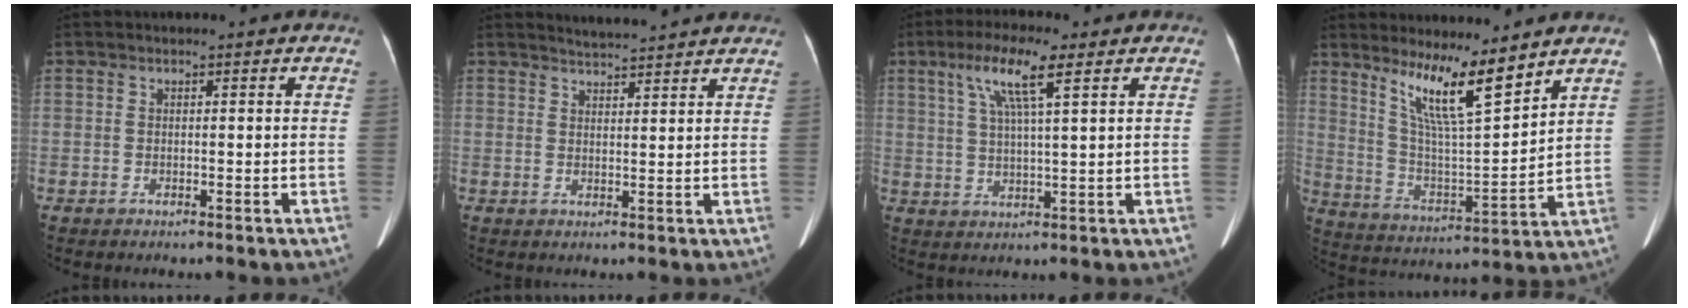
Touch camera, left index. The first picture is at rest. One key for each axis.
{"total": 5.9, "fx": 5.8, "fy": 0.0, "fz": 1.4, "tx": -0.031, "ty": 0.019, "tz": 0.073}
{"total": 8.2, "fx": 4.1, "fy": 0.7, "fz": 7.1, "tx": -0.144, "ty": 0.013, "tz": 0.077}
{"total": 11.5, "fx": 8.5, "fy": 0.6, "fz": 7.7, "tx": -0.146, "ty": -0.013, "tz": 0.161}